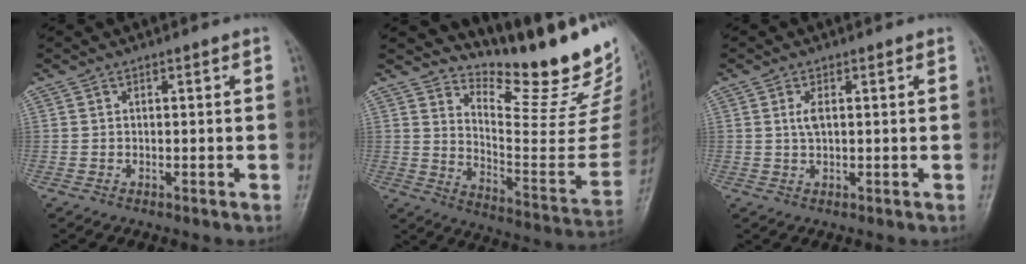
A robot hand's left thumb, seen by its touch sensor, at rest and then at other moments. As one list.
[{"total": 21.9, "force": [18.1, 6.0, 10.9], "torque": [-0.115, -0.159, 0.253]}, {"total": 2.3, "force": [0.6, 0.9, 2.0], "torque": [-0.042, 0.001, 0.014]}]